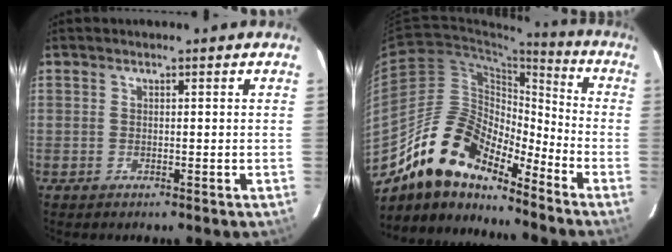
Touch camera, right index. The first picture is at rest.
{"total": 16.6, "force": [-13.1, 5.9, 8.2], "torque": [-0.149, 0.003, -0.256]}